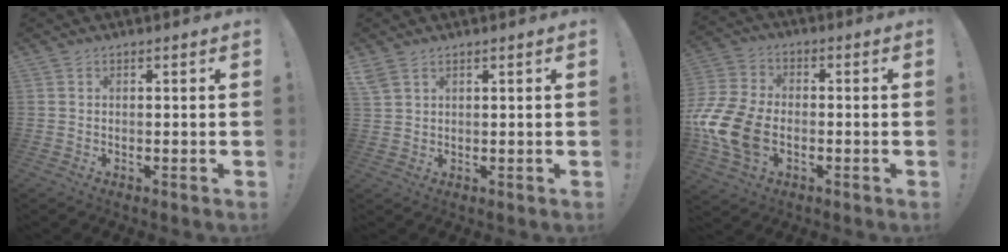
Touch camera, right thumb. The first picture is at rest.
{"total": 3.3, "force": [2.1, 1.8, 1.7], "torque": [-0.033, -0.006, 0.044]}
{"total": 16.7, "force": [-4.5, 11.4, 11.3], "torque": [-0.232, 0.028, -0.072]}